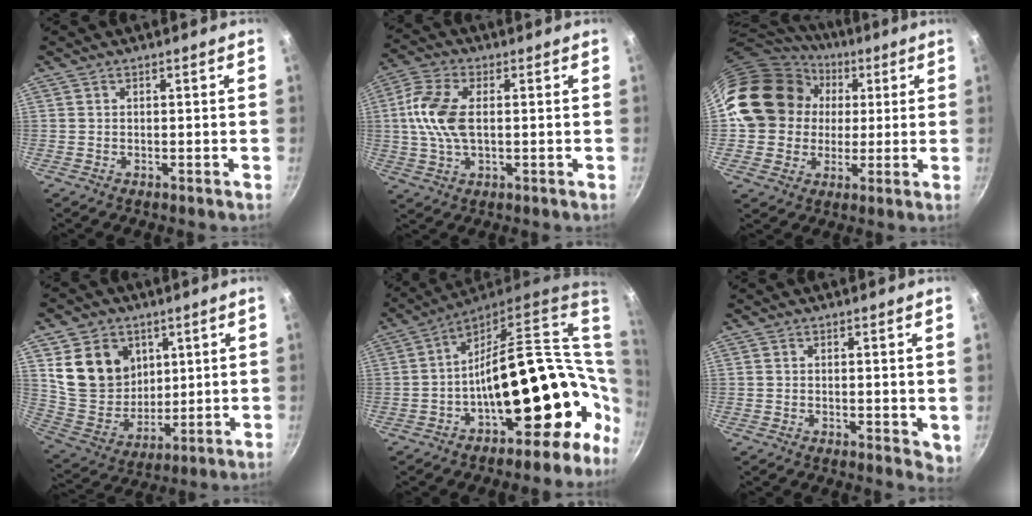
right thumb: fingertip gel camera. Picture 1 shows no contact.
{"total": 10.3, "force": [0.7, 5.5, 8.6], "torque": [-0.176, 0.014, 0.005]}
{"total": 19.7, "force": [3.0, 17.4, 8.7], "torque": [-0.145, 0.034, 0.052]}
{"total": 15.6, "force": [5.4, 12.6, 7.4], "torque": [-0.096, -0.029, 0.115]}
{"total": 20.1, "force": [-0.2, 10.8, 17.0], "torque": [-0.185, 0.024, 0.009]}
{"total": 3.5, "force": [0.4, 1.6, 3.1], "torque": [-0.031, -0.008, 0.005]}